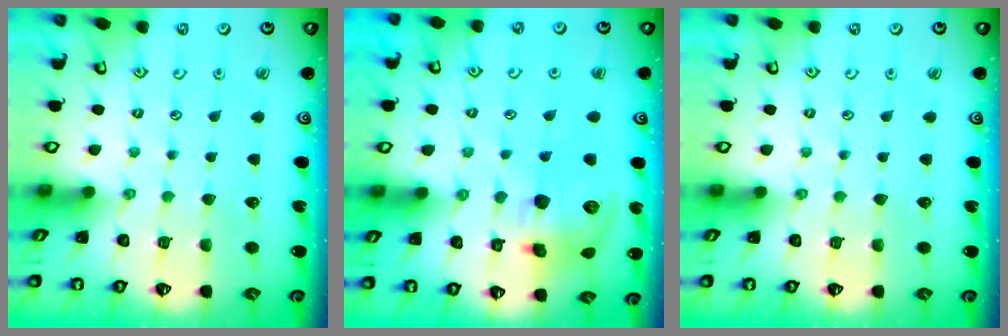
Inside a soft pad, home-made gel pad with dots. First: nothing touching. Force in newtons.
{"total": 11.9, "press": 11.7, "slide": 2.1}
{"total": 0.0}